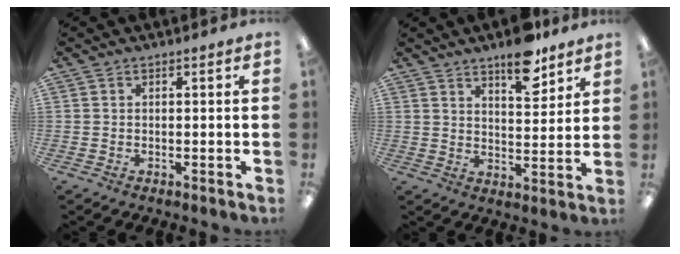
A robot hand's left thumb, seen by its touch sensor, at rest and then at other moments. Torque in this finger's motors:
{"motor_torque": [0.51, -0.11, 0.55, -0.65, 0.04]}